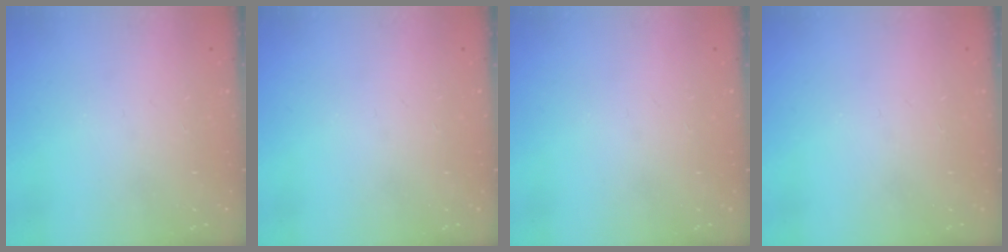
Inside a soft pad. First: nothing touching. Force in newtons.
{"total": 0.0}
{"total": 0.0}
{"total": 0.0}